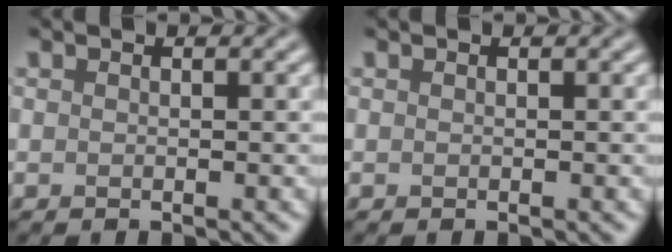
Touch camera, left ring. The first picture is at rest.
{"total": 0.0}